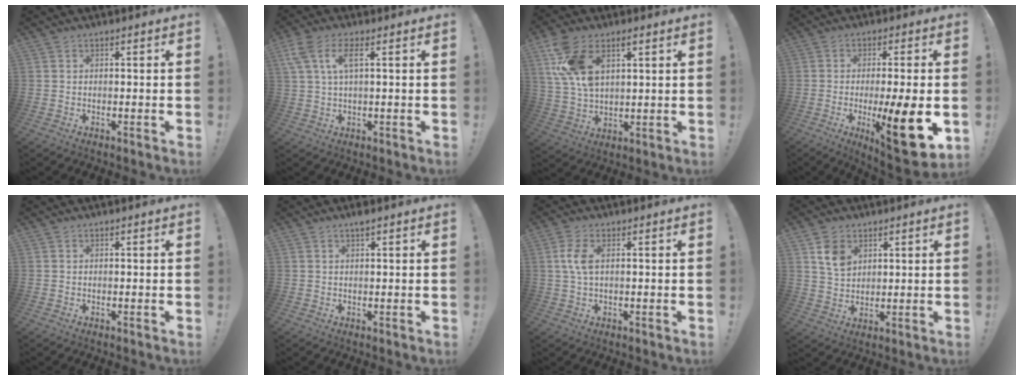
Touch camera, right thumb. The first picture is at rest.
{"total": 6.8, "force": [2.4, 2.4, 5.9], "torque": [-0.112, -0.002, 0.041]}
{"total": 12.7, "force": [5.8, 7.5, 8.6], "torque": [-0.167, -0.009, 0.111]}
{"total": 15.6, "force": [-3.7, 1.9, 15.1], "torque": [-0.224, -0.001, -0.048]}
{"total": 0.0}
{"total": 1.8, "force": [1.2, -0.1, 1.3], "torque": [-0.021, -0.001, 0.019]}
{"total": 5.1, "force": [0.9, 2.3, 4.5], "torque": [-0.096, -0.001, 0.013]}
{"total": 7.3, "force": [3.6, 5.3, 3.6], "torque": [-0.053, -0.011, 0.070]}